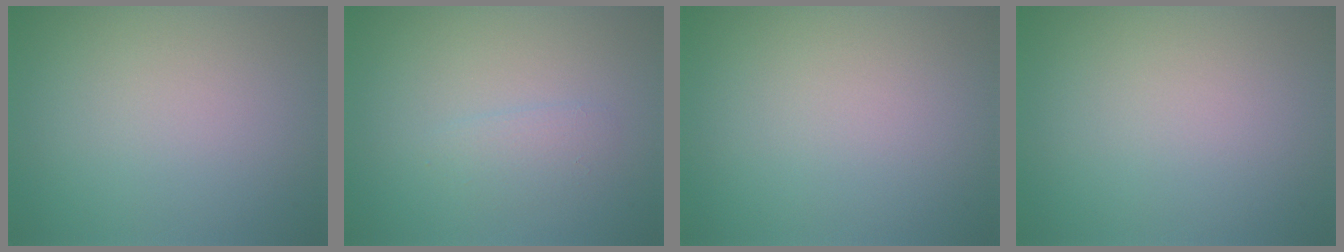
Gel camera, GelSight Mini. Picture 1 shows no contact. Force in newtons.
{"total": 1.2, "press": 1.2, "slide": 0.1}
{"total": 0.0}
{"total": 0.0}